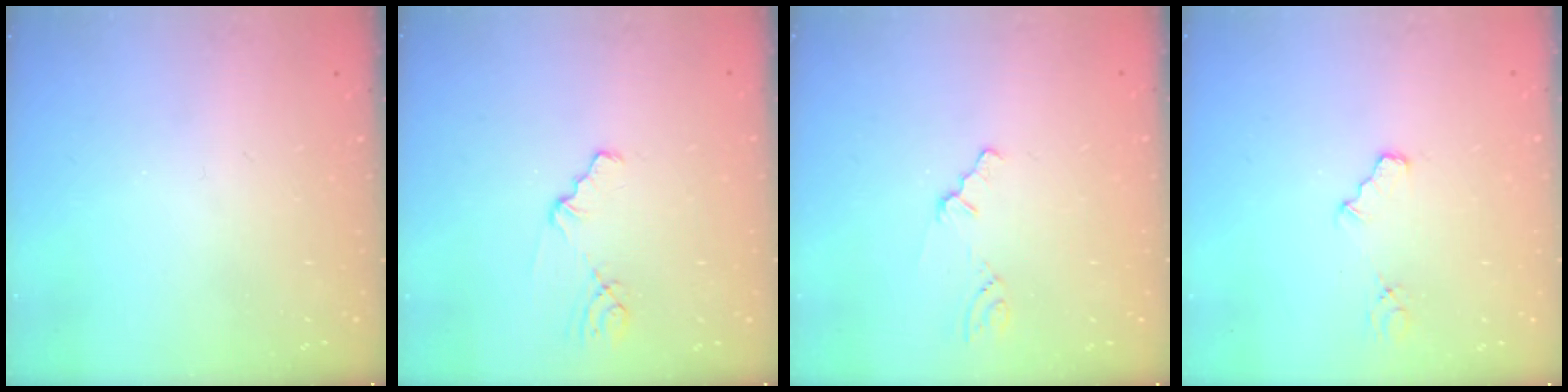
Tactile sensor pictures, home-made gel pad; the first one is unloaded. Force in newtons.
{"total": 1.2, "press": 1.2, "slide": 0.2}
{"total": 0.8, "press": 0.8, "slide": 0.2}
{"total": 5.5, "press": 5.5, "slide": 0.5}